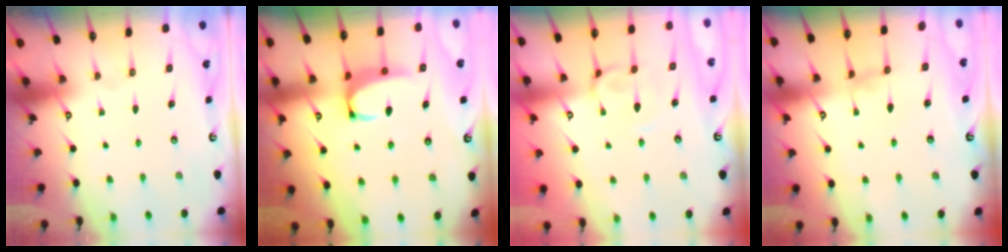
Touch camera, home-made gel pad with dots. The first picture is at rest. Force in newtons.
{"total": 2.6, "press": 2.5, "slide": 0.7}
{"total": 2.4, "press": 2.4, "slide": 0.6}
{"total": 0.7, "press": 0.4, "slide": 0.5}